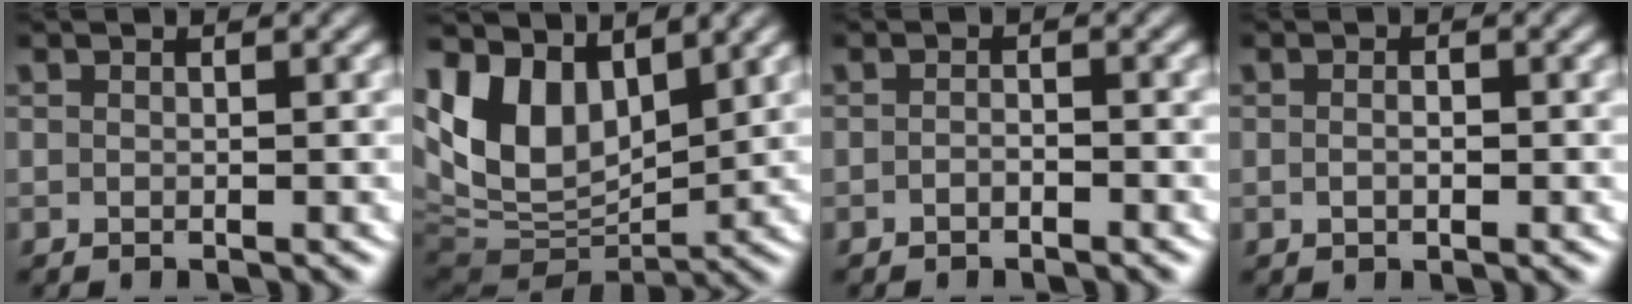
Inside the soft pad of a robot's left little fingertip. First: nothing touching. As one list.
[{"total": 11.9, "force": [1.7, 8.9, 7.6], "torque": [-0.163, -0.016, 0.036]}, {"total": 1.0, "force": [-1.0, 0.1, 0.2], "torque": [-0.003, -0.002, -0.018]}, {"total": 1.0, "force": [-0.3, 0.4, 0.8], "torque": [-0.014, -0.004, -0.004]}]